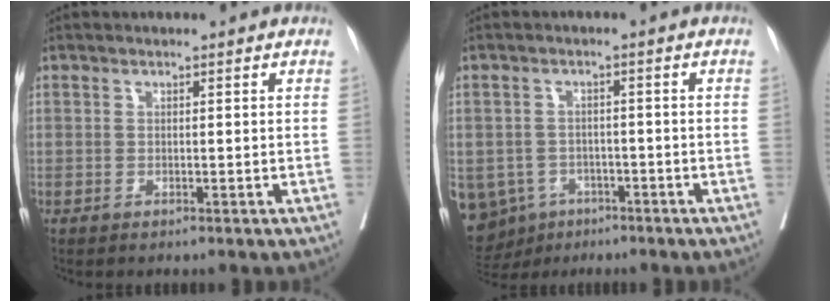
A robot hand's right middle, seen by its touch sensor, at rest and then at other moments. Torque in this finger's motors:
{"motor_torque": [1.54, -0.60, 1.05, 0.21]}